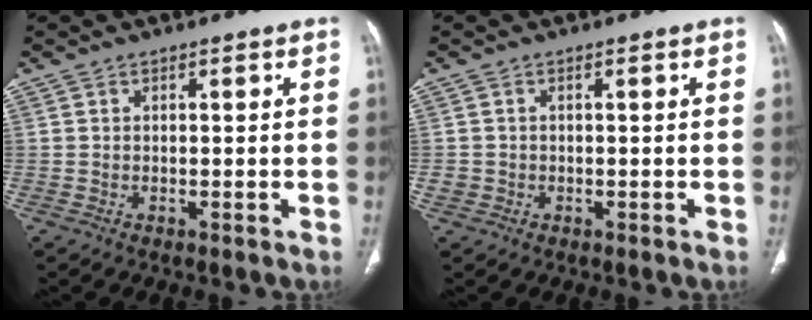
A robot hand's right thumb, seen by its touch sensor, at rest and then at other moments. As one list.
[{"total": 1.3, "force": [-0.3, 1.2, 0.3], "torque": [-0.003, 0.003, -0.003]}]